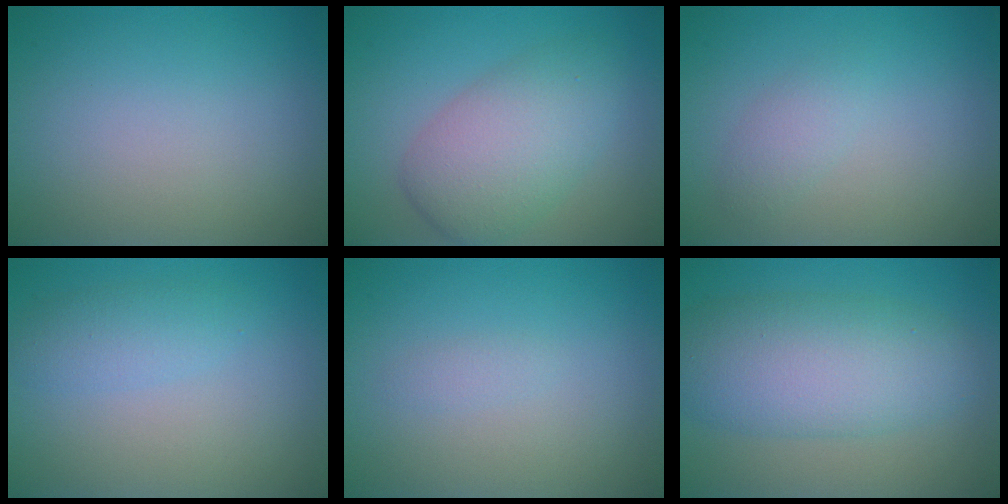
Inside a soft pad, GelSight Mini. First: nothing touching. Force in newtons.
{"total": 5.8, "press": 5.8, "slide": 0.3}
{"total": 1.4, "press": 1.4, "slide": 0.1}
{"total": 2.1, "press": 2.1, "slide": 0.1}
{"total": 0.6, "press": 0.6, "slide": 0.0}
{"total": 7.4, "press": 7.4, "slide": 0.1}